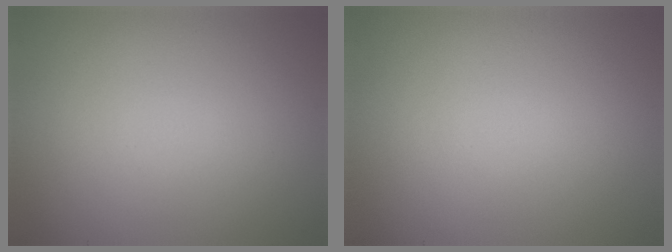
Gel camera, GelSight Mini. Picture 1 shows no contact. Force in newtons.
{"total": 0.0}